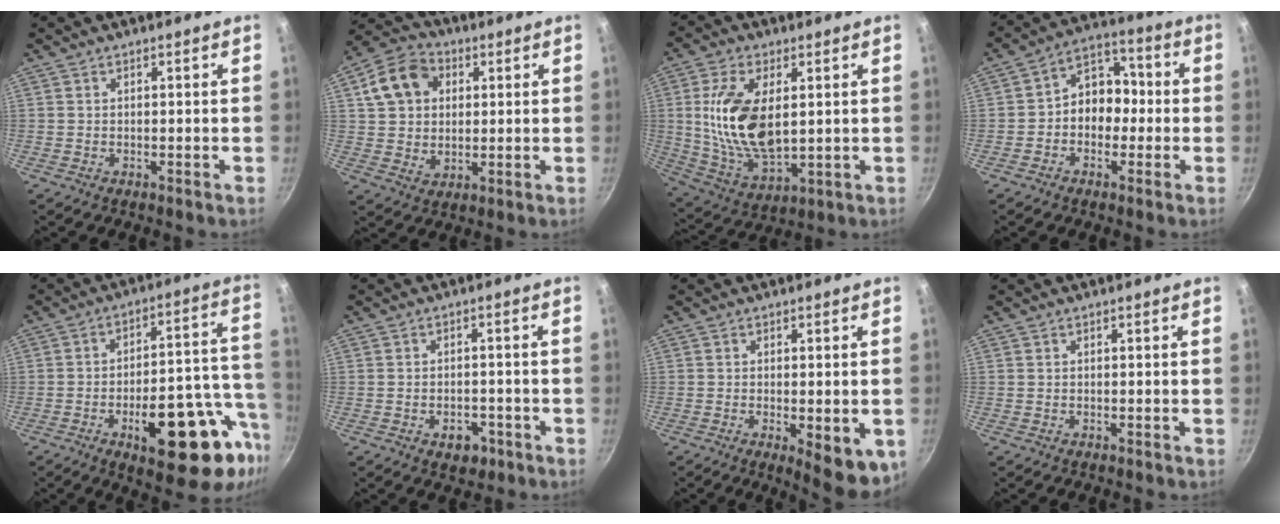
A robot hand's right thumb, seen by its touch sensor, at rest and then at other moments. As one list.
[{"total": 12.3, "force": [3.4, 9.8, 6.6], "torque": [-0.097, 0.005, 0.051]}, {"total": 16.5, "force": [2.4, 8.7, 13.8], "torque": [-0.260, -0.016, 0.054]}, {"total": 9.9, "force": [-1.2, 7.9, 5.8], "torque": [-0.031, 0.041, -0.037]}, {"total": 21.9, "force": [-8.6, 8.4, 18.3], "torque": [-0.201, 0.039, -0.114]}, {"total": 4.3, "force": [-2.1, 2.9, 2.3], "torque": [-0.016, 0.017, -0.019]}, {"total": 9.2, "force": [-2.4, 3.0, 8.3], "torque": [-0.094, -0.006, -0.022]}, {"total": 0.0}]